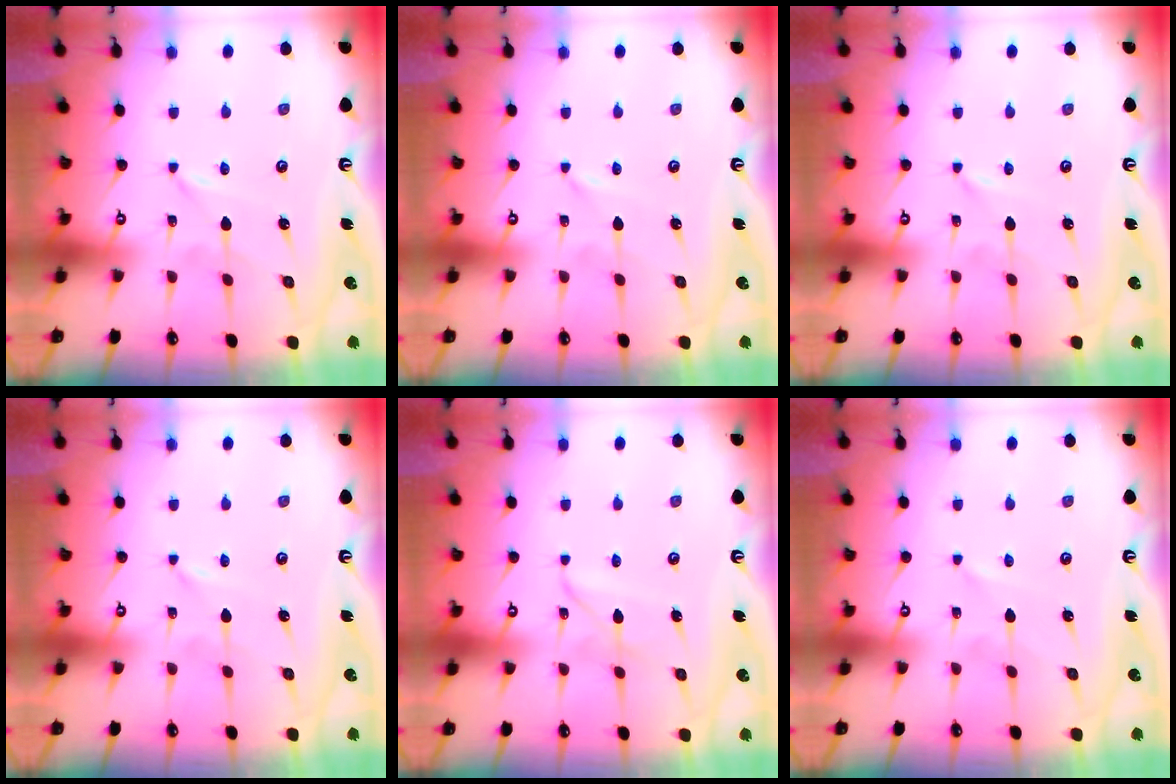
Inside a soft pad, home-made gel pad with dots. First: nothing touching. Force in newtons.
{"total": 0.0}
{"total": 0.0}
{"total": 0.0}
{"total": 2.8, "press": 2.8, "slide": 0.3}
{"total": 0.6, "press": 0.6, "slide": 0.1}